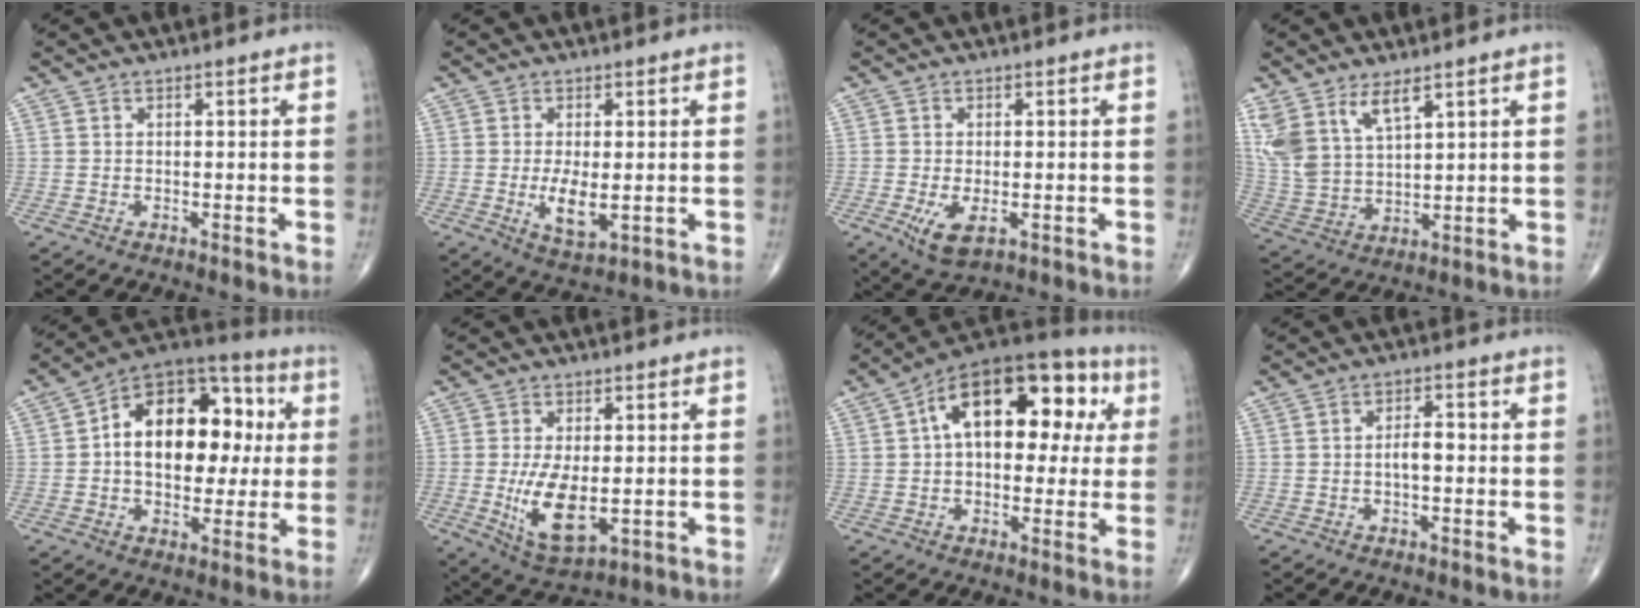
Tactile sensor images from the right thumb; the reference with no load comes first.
{"total": 5.6, "force": [-0.7, 2.2, 5.1], "torque": [-0.096, -0.016, -0.006]}
{"total": 5.4, "force": [-1.7, 2.5, 4.5], "torque": [-0.086, -0.013, -0.023]}
{"total": 10.6, "force": [6.3, 4.7, 7.0], "torque": [-0.146, -0.023, 0.143]}
{"total": 20.4, "force": [2.1, 13.0, 15.6], "torque": [-0.192, 0.030, 0.027]}
{"total": 9.7, "force": [-1.3, 4.4, 8.6], "torque": [-0.156, -0.022, -0.009]}
{"total": 21.0, "force": [4.8, 11.7, 16.8], "torque": [-0.215, 0.041, 0.060]}
{"total": 3.2, "force": [-0.5, 1.4, 2.9], "torque": [-0.045, 0.011, -0.010]}